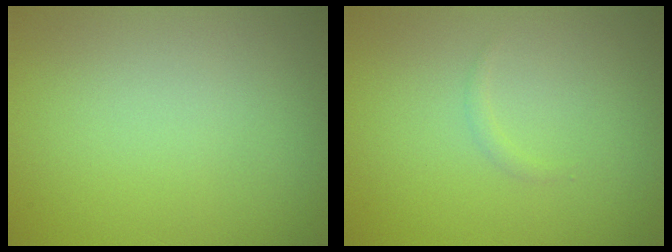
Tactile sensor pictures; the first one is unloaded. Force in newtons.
{"total": 0.5, "press": 0.5, "slide": 0.1}